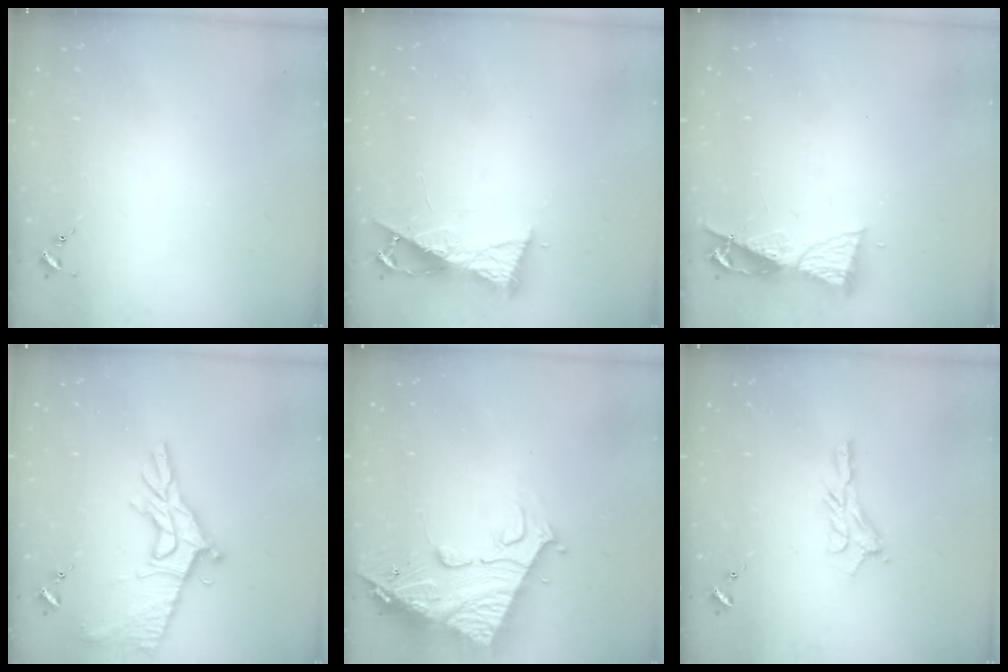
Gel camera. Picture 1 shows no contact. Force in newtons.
{"total": 8.9, "press": 8.9, "slide": 0.5}
{"total": 8.7, "press": 8.6, "slide": 1.0}
{"total": 16.7, "press": 16.7, "slide": 0.7}
{"total": 23.0, "press": 22.9, "slide": 2.5}
{"total": 9.5, "press": 9.5, "slide": 0.4}